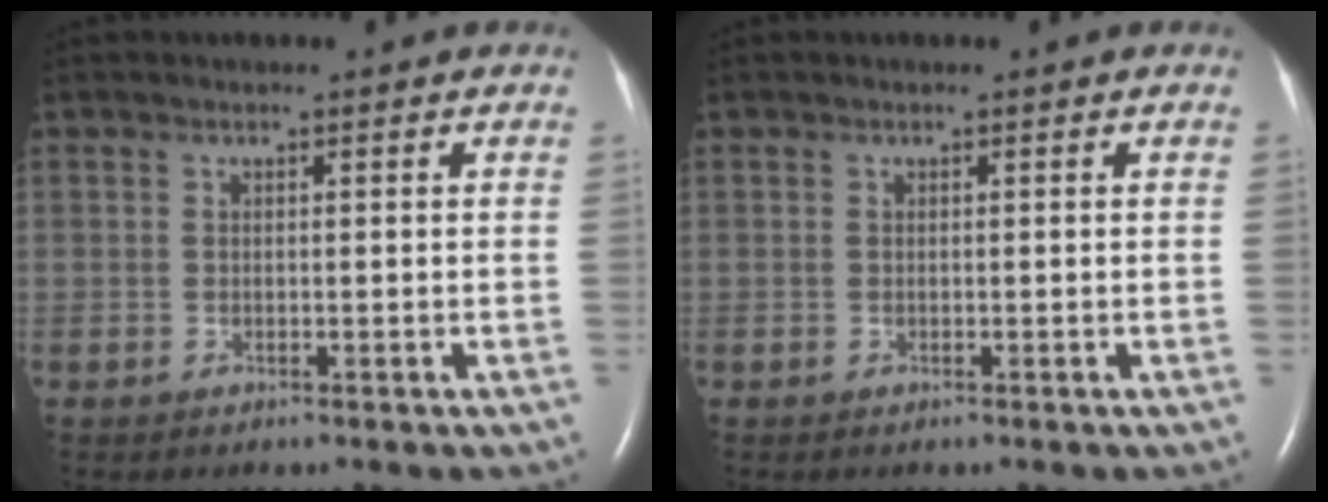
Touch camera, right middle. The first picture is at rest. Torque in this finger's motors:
{"motor_torque": [-0.01, 0.02, 0.00, 0.01]}